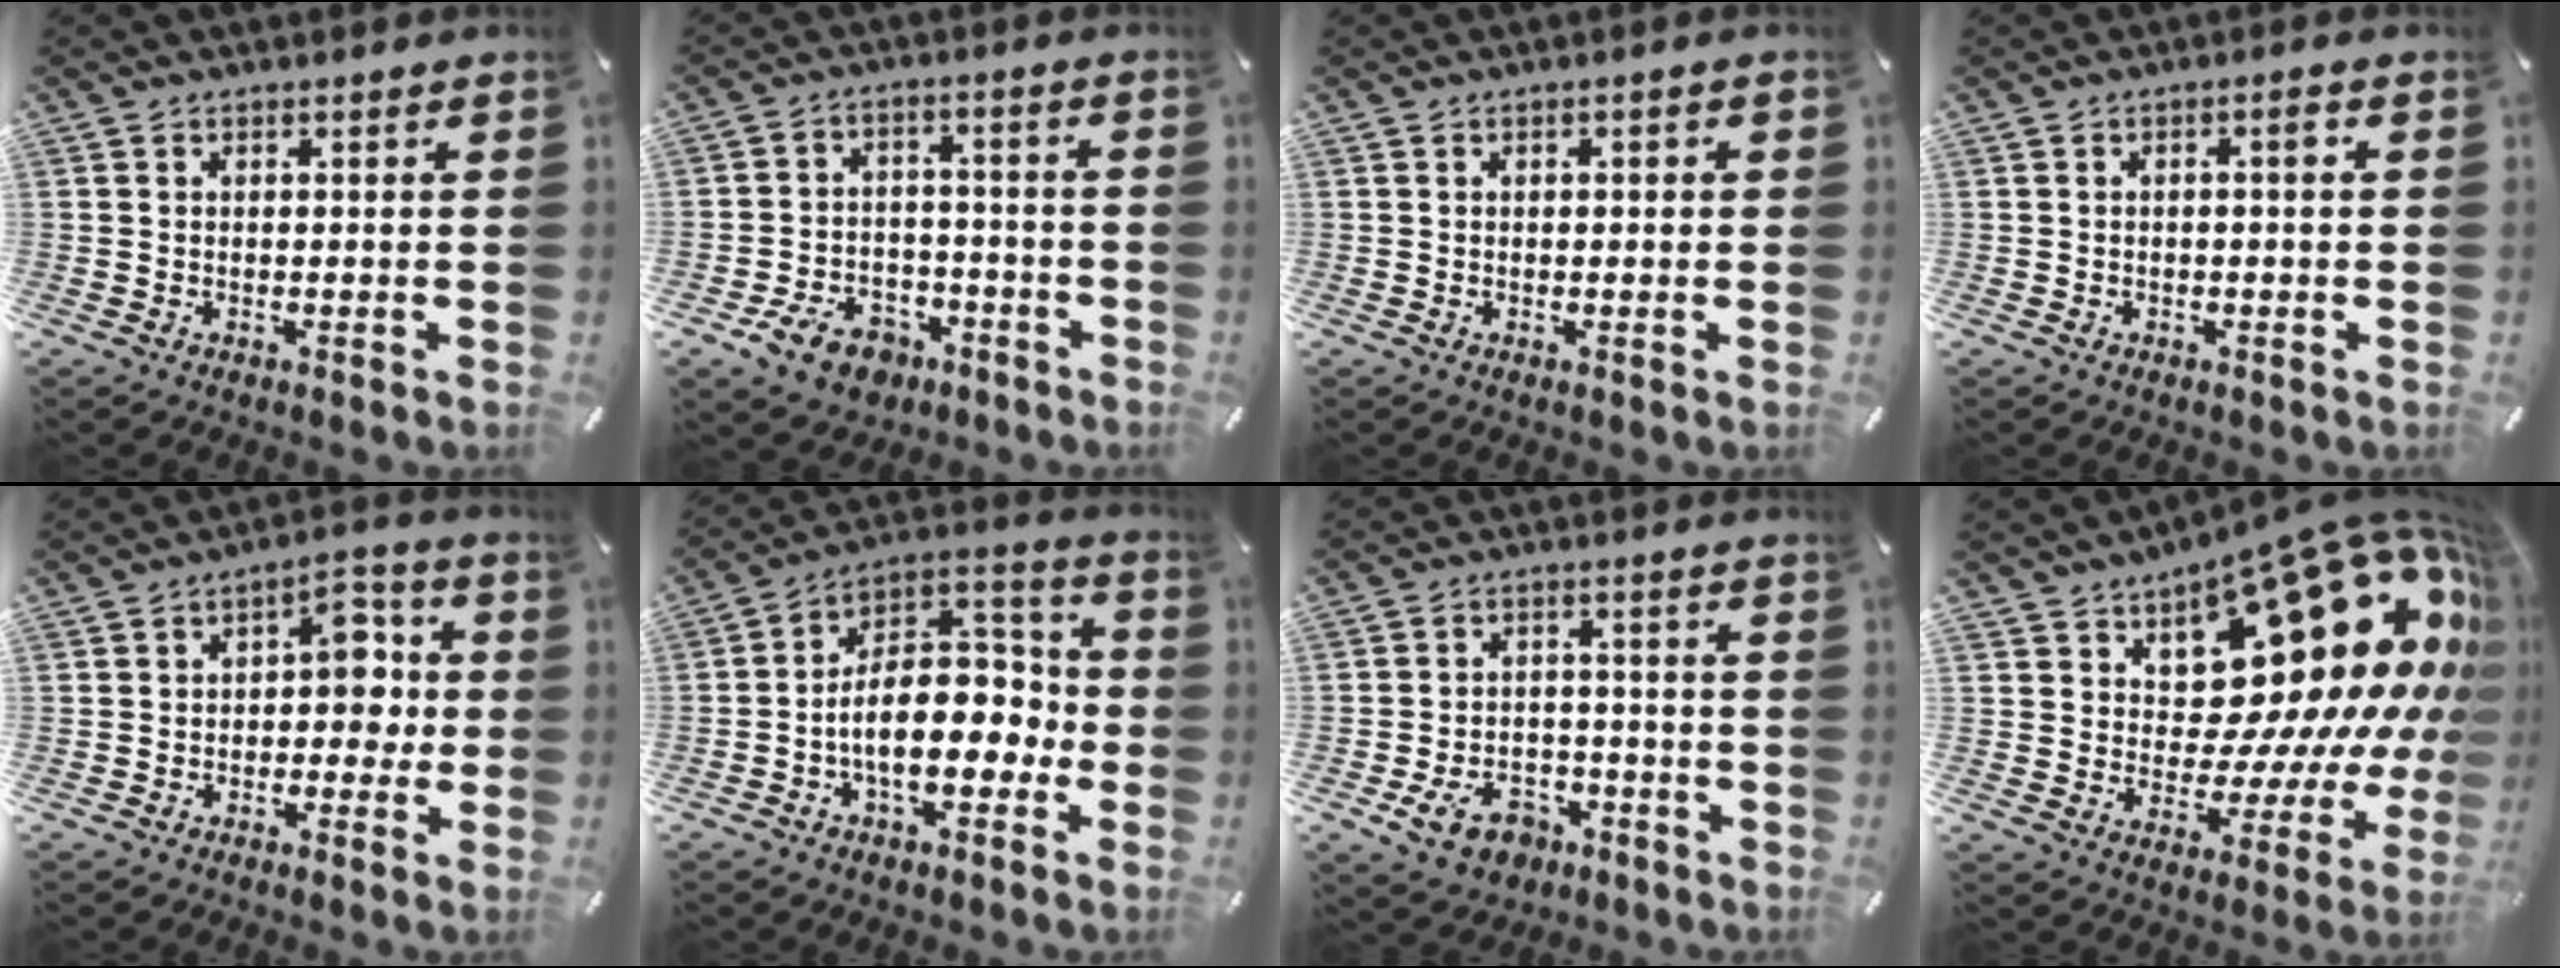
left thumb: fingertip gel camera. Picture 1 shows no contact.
{"total": 9.5, "force": [-5.6, 6.5, 3.9], "torque": [-0.067, 0.049, -0.096]}
{"total": 0.9, "force": [-0.1, 0.5, 0.7], "torque": [-0.012, 0.002, -0.003]}
{"total": 2.1, "force": [0.0, 0.6, 2.0], "torque": [-0.038, 0.010, -0.004]}
{"total": 8.0, "force": [-0.4, 5.5, 5.8], "torque": [-0.070, 0.004, -0.016]}
{"total": 17.3, "force": [-3.1, 10.5, 13.3], "torque": [-0.189, -0.002, -0.045]}
{"total": 9.0, "force": [-4.6, 6.4, 4.2], "torque": [-0.075, 0.033, -0.082]}
{"total": 27.5, "force": [11.6, 14.9, 20.0], "torque": [-0.235, -0.112, 0.220]}